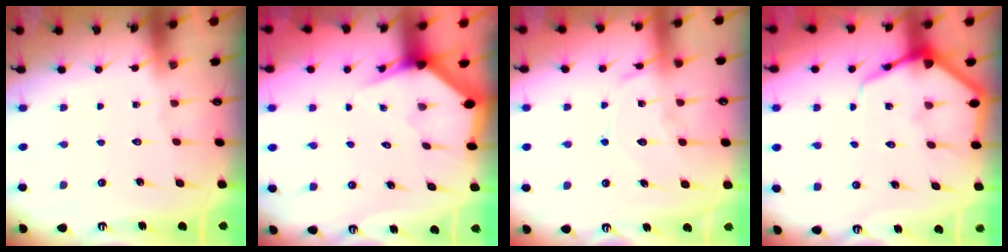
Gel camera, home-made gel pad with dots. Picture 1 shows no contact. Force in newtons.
{"total": 2.6, "press": 2.6, "slide": 0.2}
{"total": 12.9, "press": 12.9, "slide": 1.3}
{"total": 8.2, "press": 8.2, "slide": 0.9}